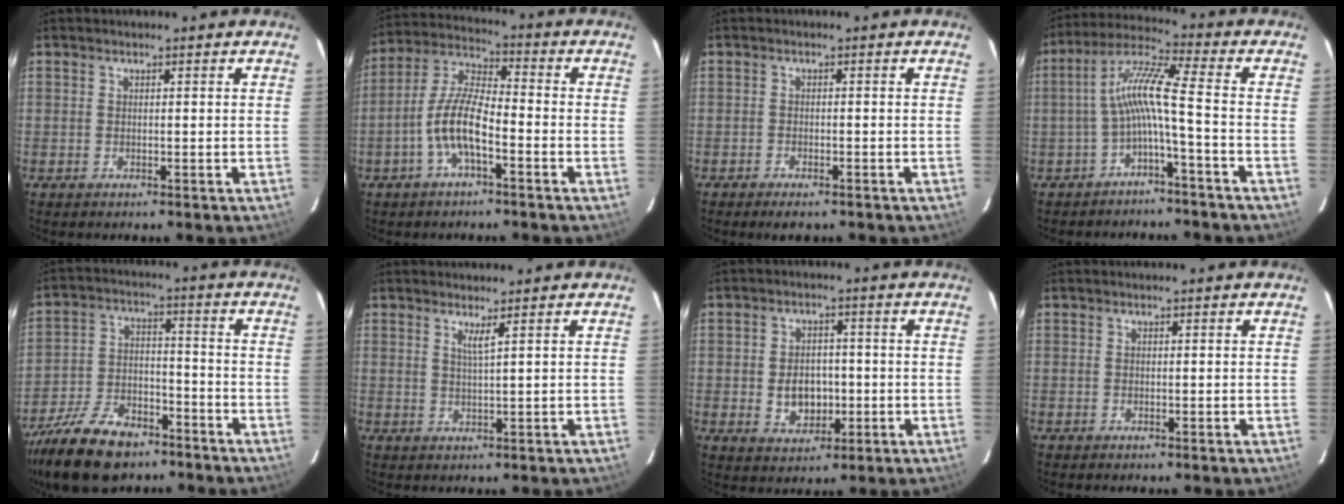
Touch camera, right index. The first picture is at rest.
{"total": 9.7, "force": [-3.8, 2.9, 8.4], "torque": [-0.182, 0.009, -0.076]}
{"total": 3.0, "force": [-2.3, 1.1, 1.6], "torque": [-0.040, -0.007, -0.038]}
{"total": 8.4, "force": [-2.6, -0.5, 8.0], "torque": [-0.176, 0.017, -0.049]}
{"total": 18.9, "force": [-13.7, 8.9, 9.5], "torque": [-0.217, -0.014, -0.235]}
{"total": 1.9, "force": [1.1, -0.4, 1.4], "torque": [-0.026, -0.005, 0.019]}
{"total": 6.9, "force": [-1.0, 5.1, 4.5], "torque": [-0.088, 0.004, -0.006]}
{"total": 0.0}